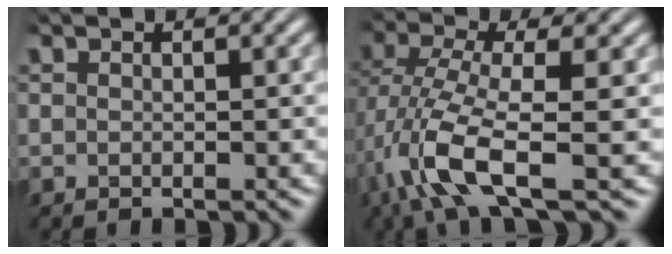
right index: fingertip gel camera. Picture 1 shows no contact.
{"total": 7.1, "force": [-1.5, 2.8, 6.4], "torque": [-0.137, -0.038, -0.008]}